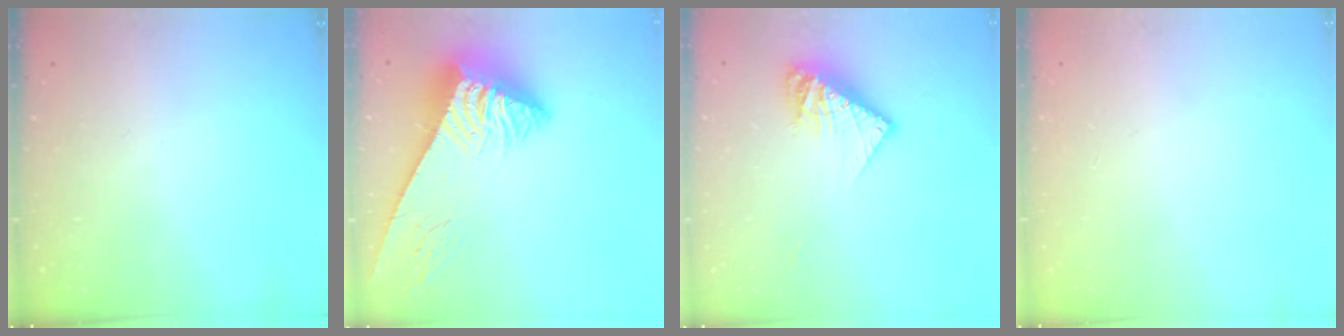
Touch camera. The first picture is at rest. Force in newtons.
{"total": 10.1, "press": 10.0, "slide": 1.0}
{"total": 10.6, "press": 10.6, "slide": 1.0}
{"total": 0.0}